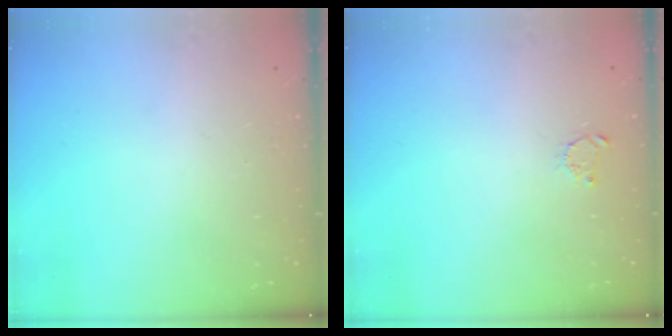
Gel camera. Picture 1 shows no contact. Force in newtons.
{"total": 2.2, "press": 2.2, "slide": 0.3}